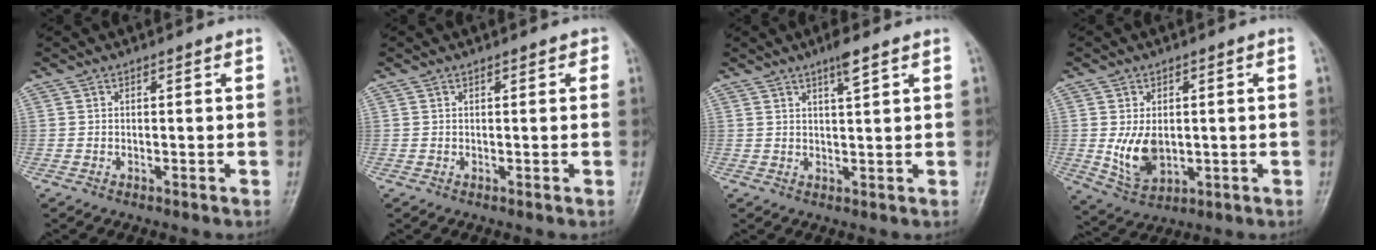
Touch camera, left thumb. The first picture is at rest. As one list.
[{"total": 1.2, "force": [0.6, 0.7, 0.9], "torque": [-0.004, 0.001, 0.003]}, {"total": 3.3, "force": [2.1, 0.3, 2.5], "torque": [-0.045, -0.008, 0.038]}, {"total": 7.8, "force": [-0.2, 5.1, 5.9], "torque": [-0.091, -0.009, 0.011]}]